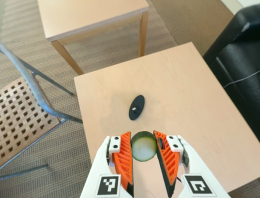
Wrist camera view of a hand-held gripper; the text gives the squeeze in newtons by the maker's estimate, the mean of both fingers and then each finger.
{"total": 11.9, "left": 12.4, "right": 11.5}